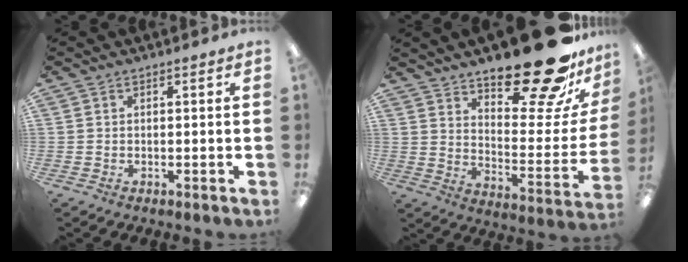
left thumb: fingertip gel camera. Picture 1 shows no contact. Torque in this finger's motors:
{"motor_torque": [0.87, 0.87, 1.39, -1.39, 0.13]}